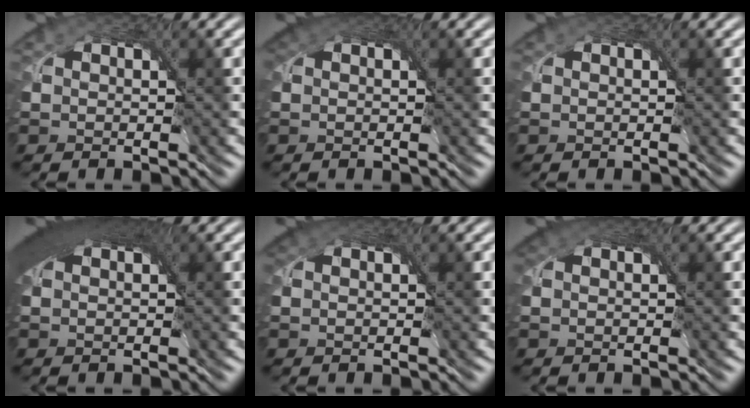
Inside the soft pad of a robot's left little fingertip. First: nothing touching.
{"total": 2.4, "force": [1.3, 1.5, 1.4], "torque": [-0.026, 0.005, 0.015]}
{"total": 0.0}
{"total": 6.6, "force": [2.8, 3.2, 5.0], "torque": [-0.083, 0.014, 0.032]}
{"total": 2.1, "force": [1.1, 1.3, 1.2], "torque": [-0.022, 0.004, 0.013]}
{"total": 2.1, "force": [1.2, 1.3, 1.2], "torque": [-0.022, 0.005, 0.013]}